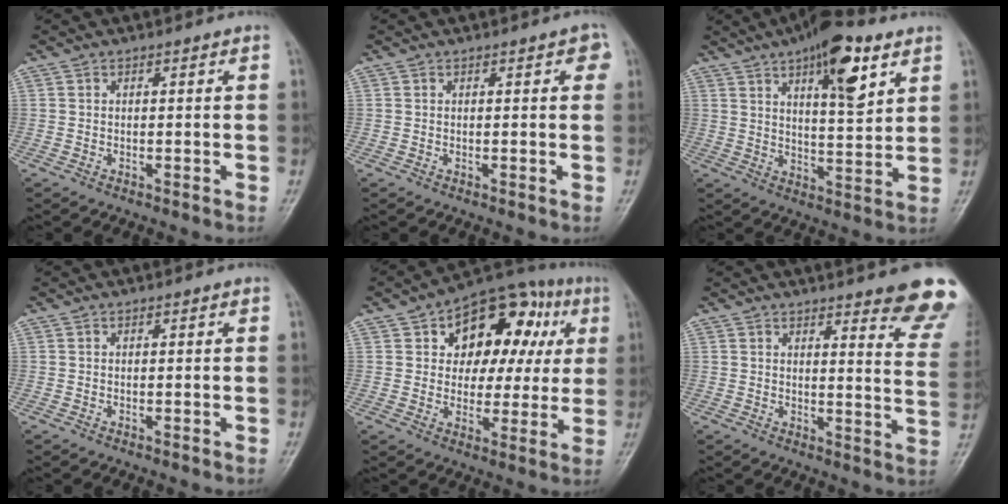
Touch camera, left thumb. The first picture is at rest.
{"total": 2.0, "force": [0.6, 0.8, 1.7], "torque": [-0.011, 0.003, 0.000]}
{"total": 14.3, "force": [7.3, 4.9, 11.3], "torque": [-0.147, -0.029, 0.110]}
{"total": 0.0}
{"total": 18.4, "force": [5.8, 12.1, 12.7], "torque": [-0.109, 0.020, 0.080]}
{"total": 14.6, "force": [11.1, 2.6, 9.1], "torque": [-0.077, -0.071, 0.115]}